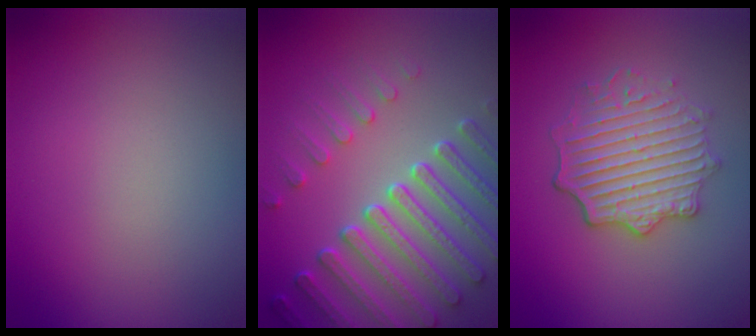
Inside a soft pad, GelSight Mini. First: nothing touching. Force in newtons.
{"total": 7.4, "press": 5.6, "slide": 4.9}
{"total": 5.0, "press": 4.1, "slide": 2.8}